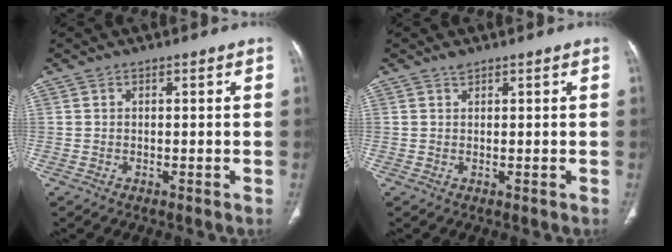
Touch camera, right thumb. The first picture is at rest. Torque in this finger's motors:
{"motor_torque": [0.30, 0.12, 0.03, -0.18, 0.00]}